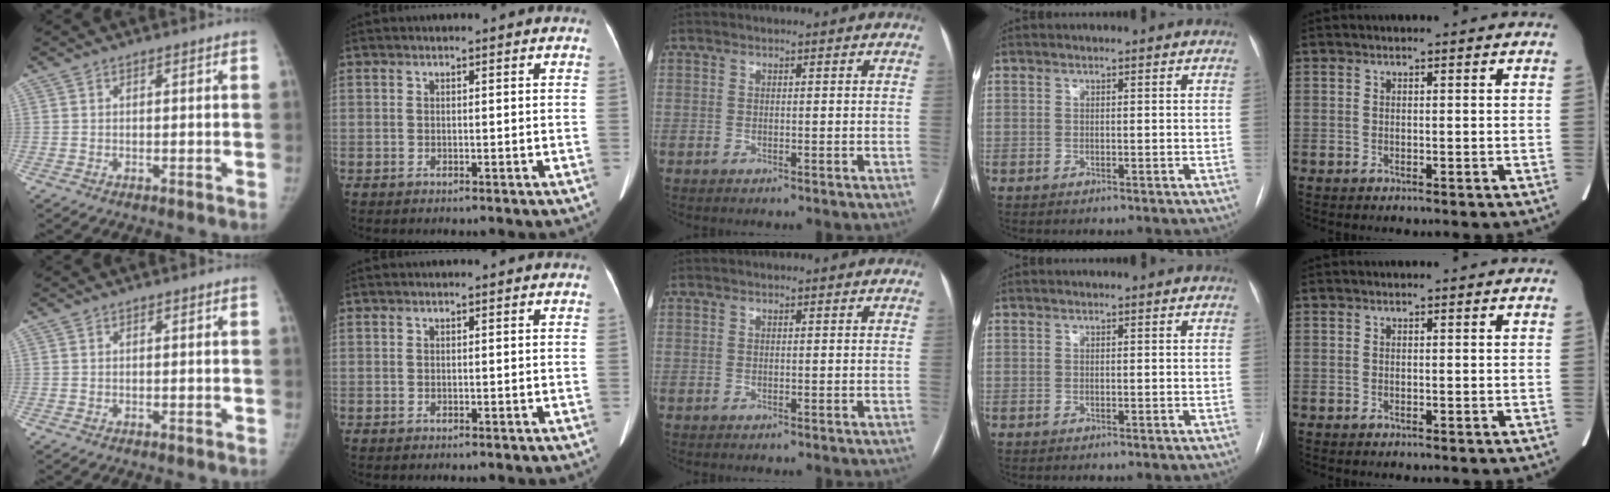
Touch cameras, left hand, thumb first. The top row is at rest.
{}